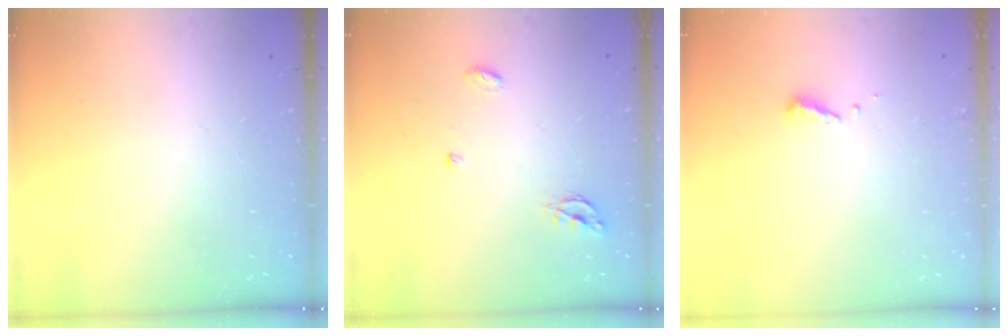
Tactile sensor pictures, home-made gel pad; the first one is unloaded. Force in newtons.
{"total": 5.0, "press": 5.0, "slide": 0.5}
{"total": 4.2, "press": 4.2, "slide": 0.3}